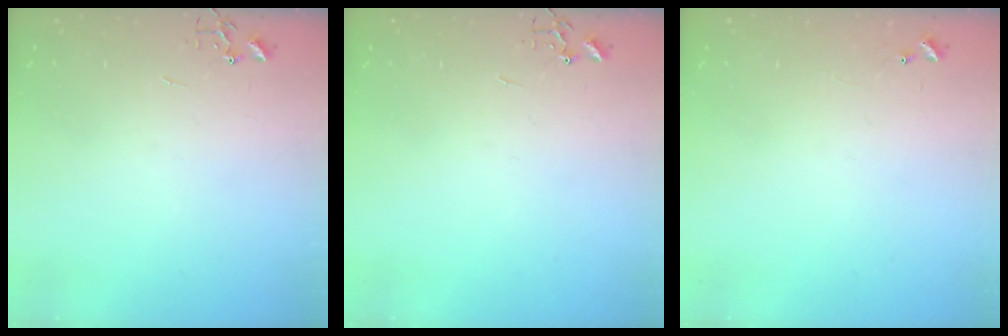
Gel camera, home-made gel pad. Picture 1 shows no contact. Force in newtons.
{"total": 0.0}
{"total": 5.0, "press": 5.0, "slide": 0.6}